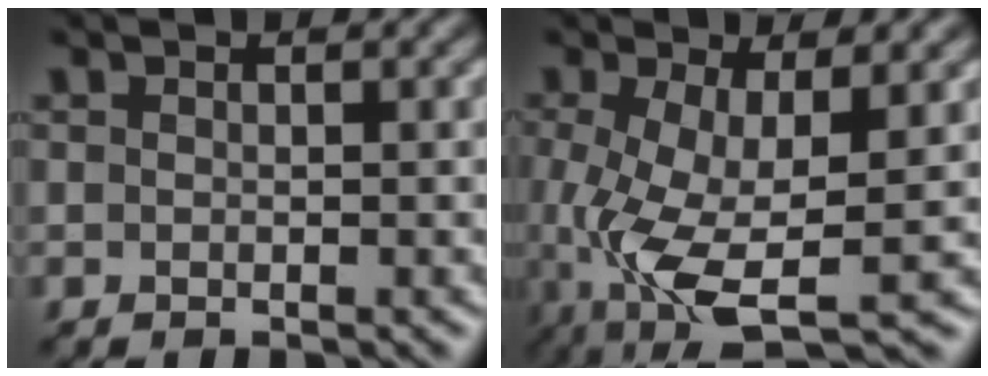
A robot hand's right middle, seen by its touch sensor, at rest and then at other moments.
{"total": 9.0, "force": [-2.9, 3.4, 7.8], "torque": [-0.179, -0.023, -0.050]}